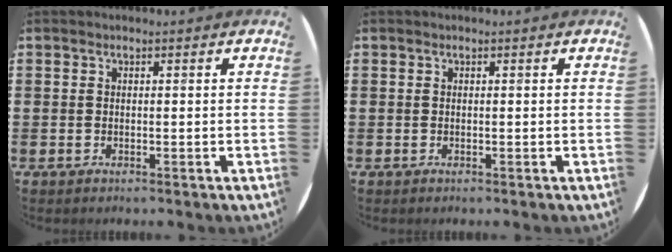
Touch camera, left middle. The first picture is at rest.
{"total": 0.0}